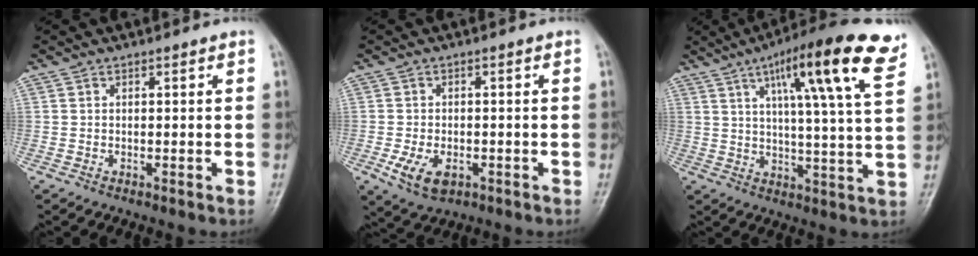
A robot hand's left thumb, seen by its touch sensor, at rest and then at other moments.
{"total": 6.2, "force": [-2.4, 3.7, 4.4], "torque": [-0.082, 0.001, -0.033]}
{"total": 18.6, "force": [9.4, 2.8, 15.8], "torque": [-0.220, -0.025, 0.133]}